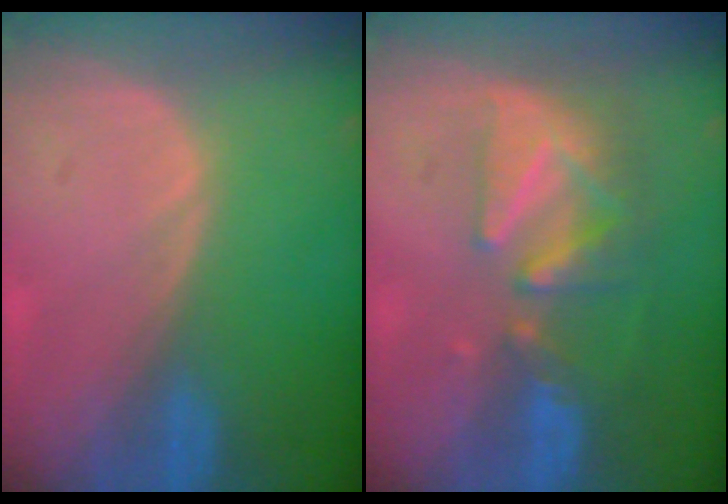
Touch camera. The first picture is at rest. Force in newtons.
{"total": 8.4, "press": 7.8, "slide": 3.1}